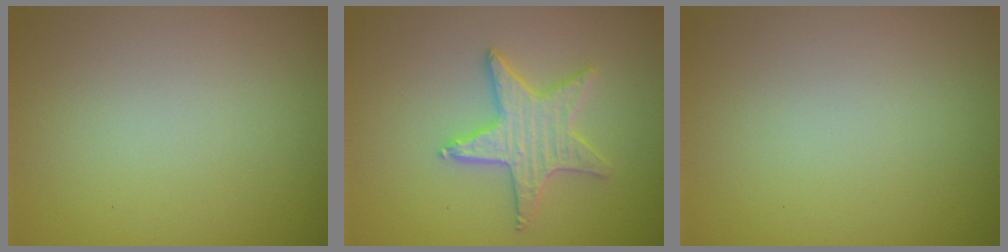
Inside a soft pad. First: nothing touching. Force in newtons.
{"total": 3.3, "press": 3.3, "slide": 0.1}
{"total": 0.0}